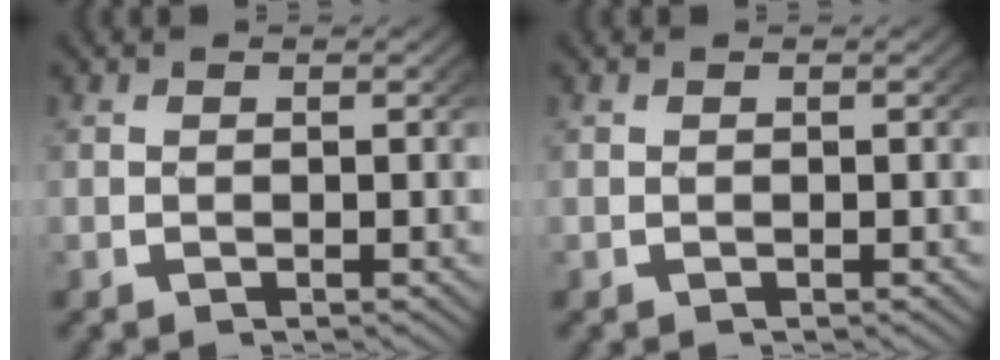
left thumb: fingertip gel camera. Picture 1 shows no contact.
{"total": 0.0}